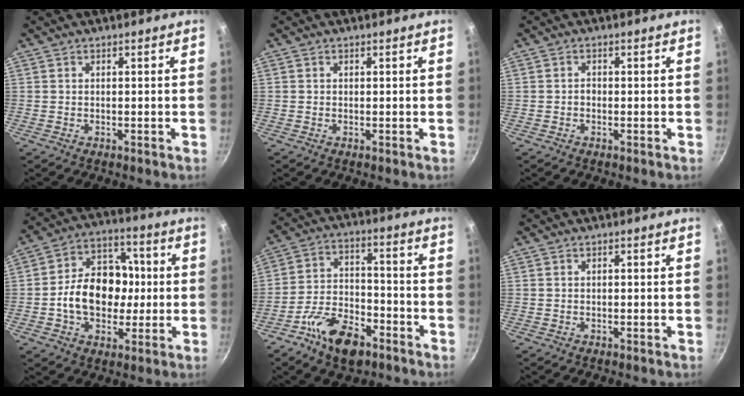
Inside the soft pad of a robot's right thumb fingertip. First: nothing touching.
{"total": 0.0}
{"total": 1.0, "force": [-0.4, 0.8, 0.5], "torque": [-0.006, 0.005, -0.007]}
{"total": 15.9, "force": [-1.2, 11.9, 10.4], "torque": [-0.125, 0.032, -0.033]}
{"total": 13.0, "force": [-7.8, 6.8, 7.9], "torque": [-0.122, 0.052, -0.142]}
{"total": 0.0}